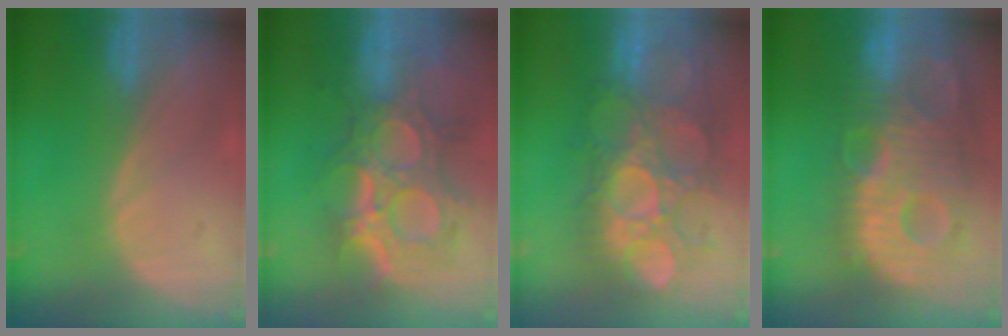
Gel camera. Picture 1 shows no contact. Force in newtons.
{"total": 12.0, "press": 10.7, "slide": 5.4}
{"total": 11.2, "press": 10.8, "slide": 3.1}
{"total": 13.9, "press": 12.0, "slide": 7.0}